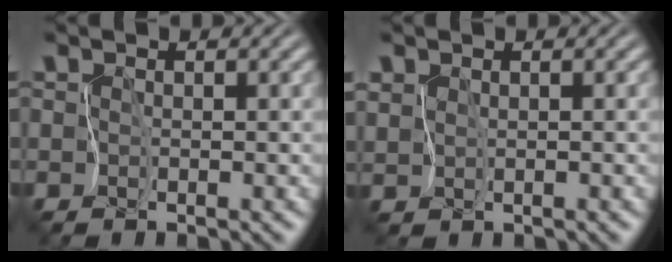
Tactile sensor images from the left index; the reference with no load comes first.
{"total": 2.1, "force": [1.7, 1.2, 0.4], "torque": [-0.013, 0.005, 0.025]}